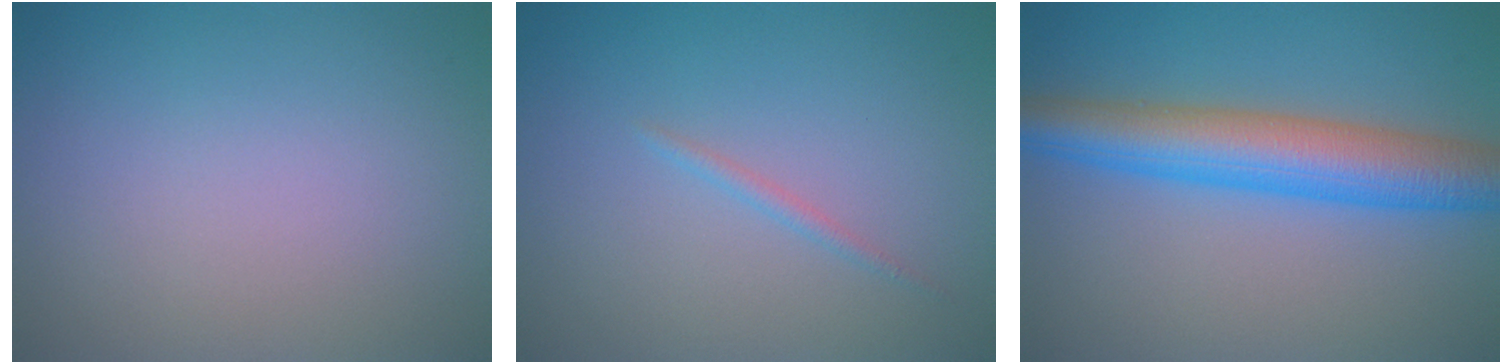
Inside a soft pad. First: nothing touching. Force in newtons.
{"total": 0.8, "press": 0.8, "slide": 0.0}
{"total": 7.2, "press": 7.2, "slide": 0.2}